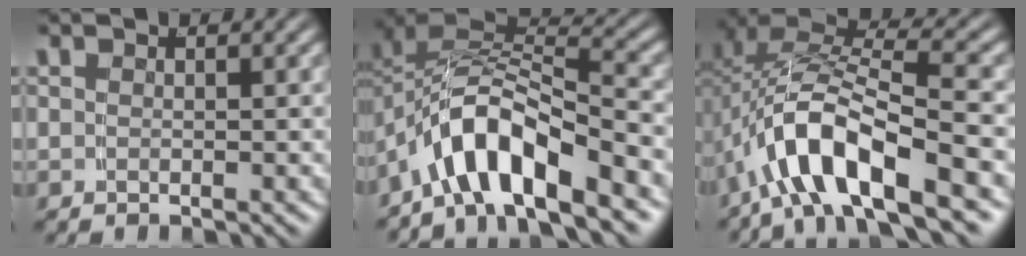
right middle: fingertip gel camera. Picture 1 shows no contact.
{"total": 8.5, "force": [-2.6, 5.2, 6.2], "torque": [-0.121, -0.019, -0.037]}
{"total": 7.9, "force": [-1.9, 3.8, 6.6], "torque": [-0.146, -0.022, -0.019]}